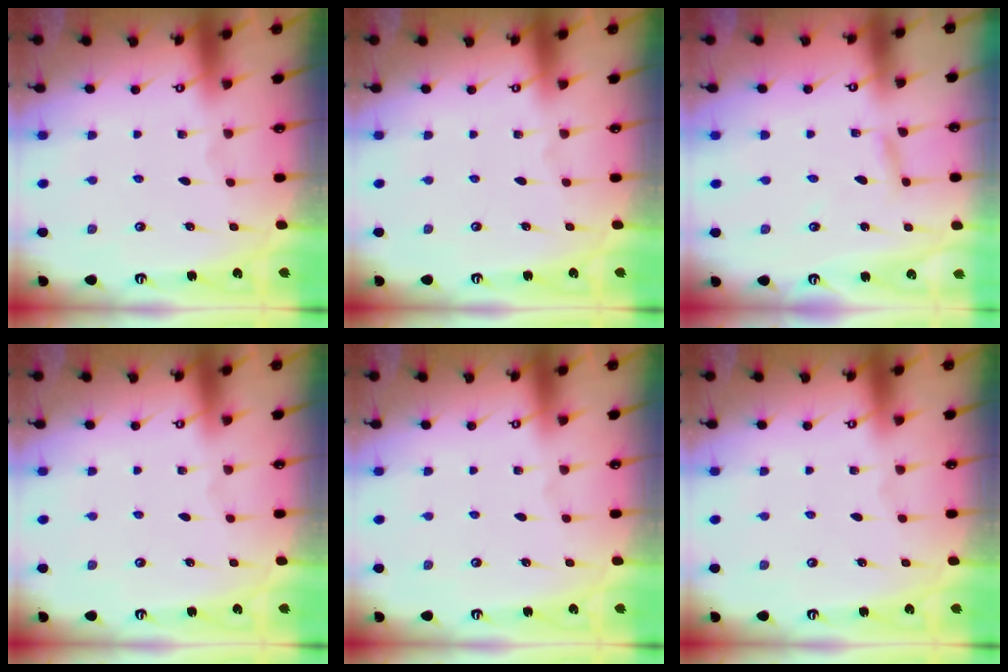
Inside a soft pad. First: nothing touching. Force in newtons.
{"total": 0.0}
{"total": 2.3, "press": 2.3, "slide": 0.2}
{"total": 0.0}
{"total": 0.0}
{"total": 0.0}